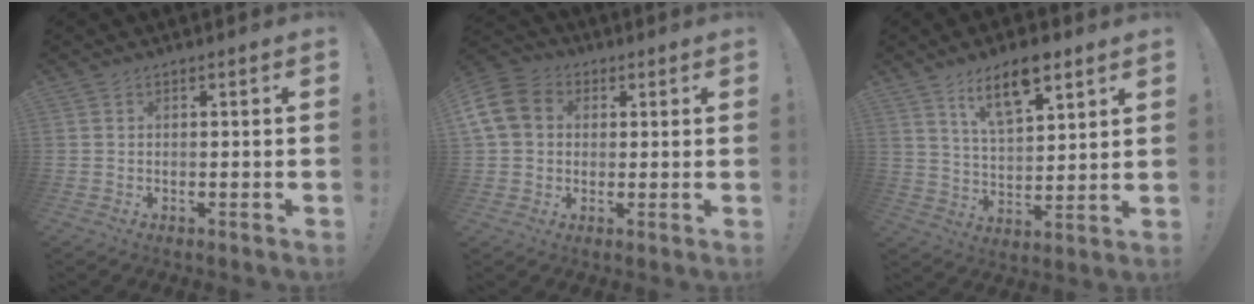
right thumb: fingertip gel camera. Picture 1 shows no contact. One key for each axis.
{"total": 9.1, "fx": 0.9, "fy": 7.9, "fz": 4.6, "tx": -0.083, "ty": 0.011, "tz": 0.022}
{"total": 11.9, "fx": 7.8, "fy": 5.1, "fz": 7.4, "tx": -0.116, "ty": -0.037, "tz": 0.136}